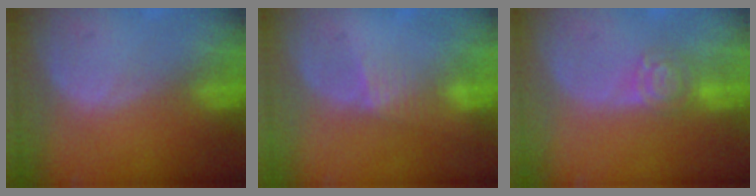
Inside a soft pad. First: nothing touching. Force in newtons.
{"total": 2.6, "press": 2.4, "slide": 0.9}
{"total": 5.0, "press": 4.3, "slide": 2.5}